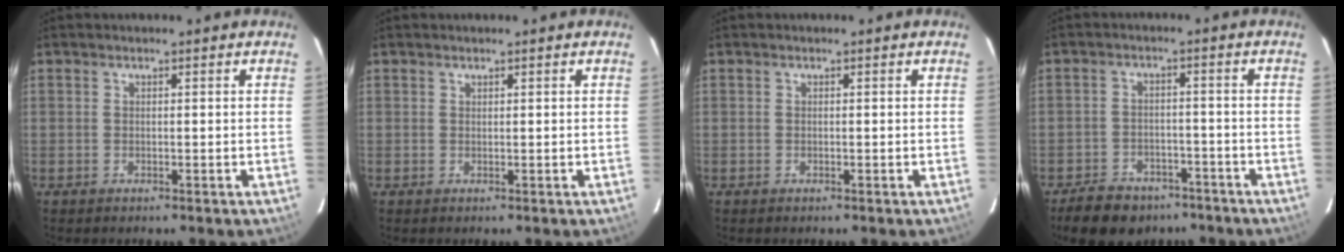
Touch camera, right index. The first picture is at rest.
{"total": 0.0}
{"total": 0.0}
{"total": 12.6, "force": [-9.3, 7.1, 4.7], "torque": [-0.121, 0.011, -0.126]}